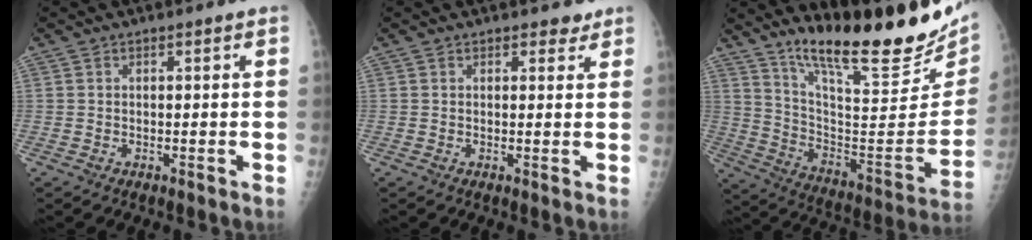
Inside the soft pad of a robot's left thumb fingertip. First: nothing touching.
{"total": 1.8, "force": [1.4, 1.0, 0.5], "torque": [0.010, -0.008, 0.013]}
{"total": 28.9, "force": [20.0, 7.4, 19.5], "torque": [-0.260, -0.098, 0.308]}